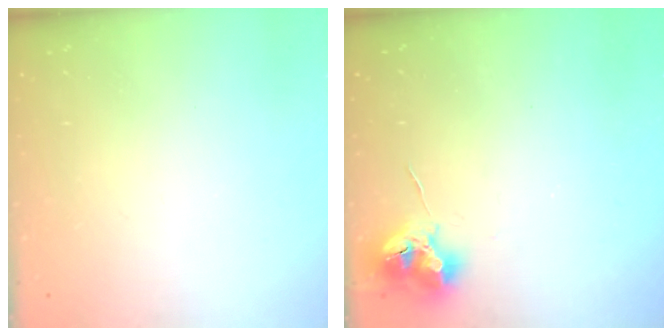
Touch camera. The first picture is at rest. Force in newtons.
{"total": 9.9, "press": 9.9, "slide": 0.5}